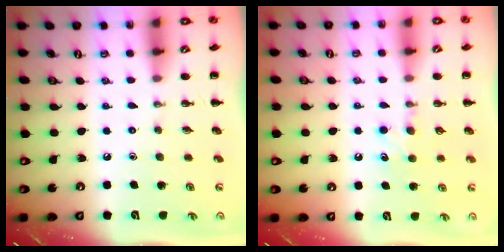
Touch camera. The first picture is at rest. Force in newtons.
{"total": 6.0, "press": 5.8, "slide": 1.7}